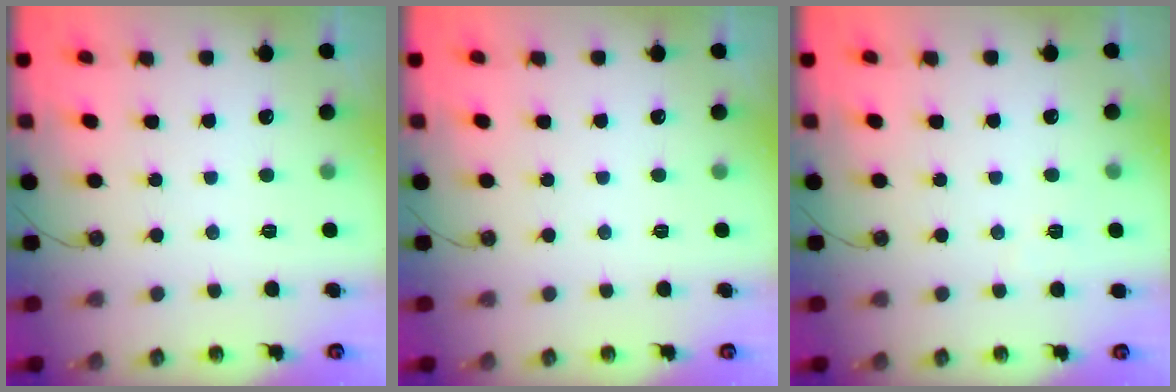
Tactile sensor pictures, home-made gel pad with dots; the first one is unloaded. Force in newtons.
{"total": 0.0}
{"total": 2.3, "press": 2.2, "slide": 0.5}